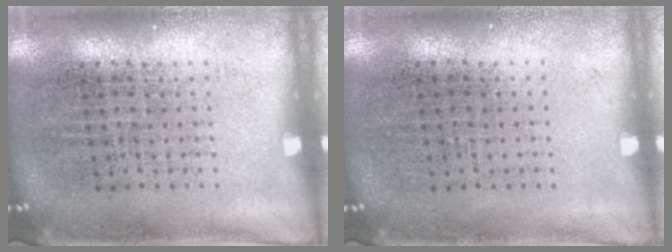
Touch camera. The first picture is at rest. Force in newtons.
{"total": 0.0}